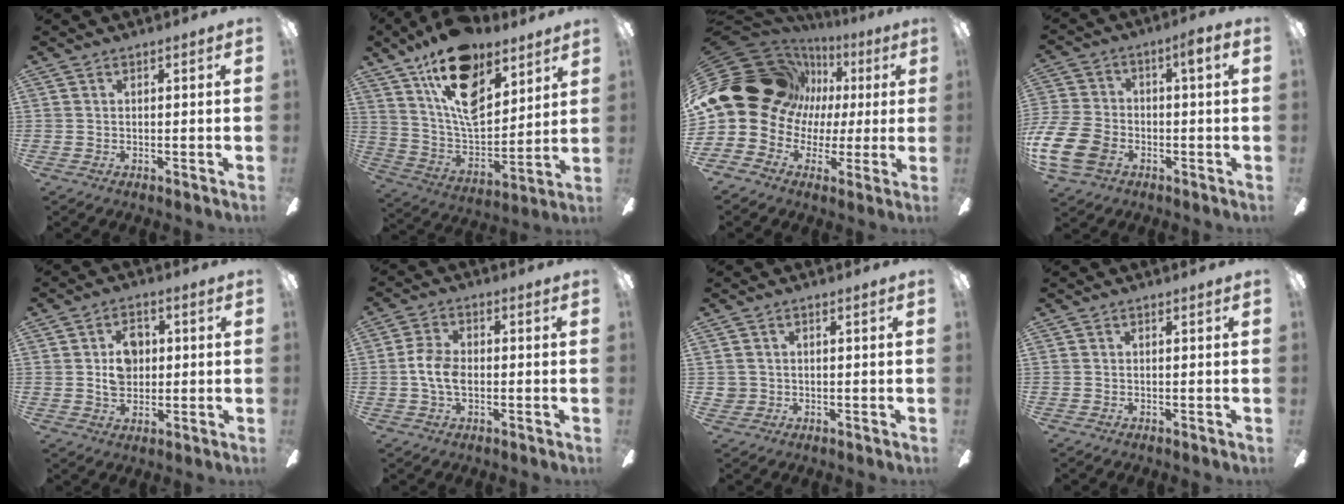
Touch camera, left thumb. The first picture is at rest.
{"total": 19.4, "force": [12.3, 10.1, 11.2], "torque": [-0.214, -0.071, 0.218]}
{"total": 21.9, "force": [4.8, 18.9, 10.0], "torque": [-0.199, -0.030, 0.110]}
{"total": 14.0, "force": [-4.3, 9.1, 9.7], "torque": [-0.187, 0.032, -0.078]}
{"total": 7.6, "force": [0.9, 5.6, 5.1], "torque": [-0.085, 0.006, 0.011]}
{"total": 6.0, "force": [-0.8, 3.7, 4.7], "torque": [-0.106, 0.004, -0.020]}
{"total": 2.0, "force": [0.0, 2.0, 0.0], "torque": [-0.003, 0.004, -0.001]}
{"total": 0.0}